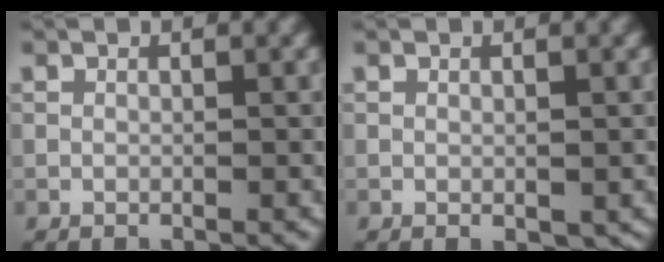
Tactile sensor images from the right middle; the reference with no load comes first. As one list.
[{"total": 1.0, "force": [-0.2, 0.5, 0.8], "torque": [-0.008, -0.004, 0.001]}]